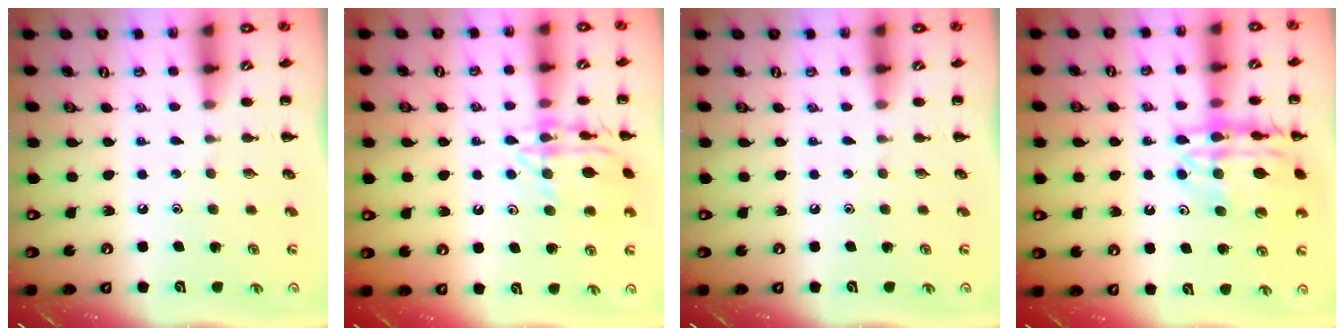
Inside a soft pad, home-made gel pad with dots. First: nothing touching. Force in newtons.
{"total": 13.9, "press": 13.9, "slide": 0.1}
{"total": 0.0}
{"total": 17.7, "press": 17.5, "slide": 2.1}